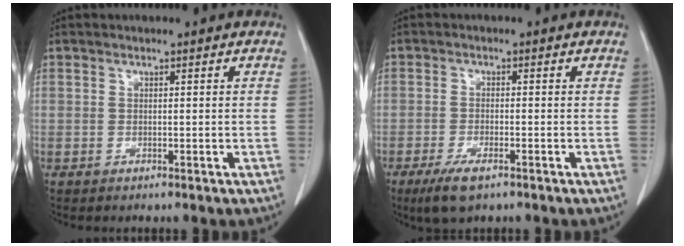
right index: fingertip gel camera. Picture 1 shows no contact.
{"total": 4.9, "force": [-3.1, 1.2, 3.6], "torque": [-0.076, -0.011, -0.053]}